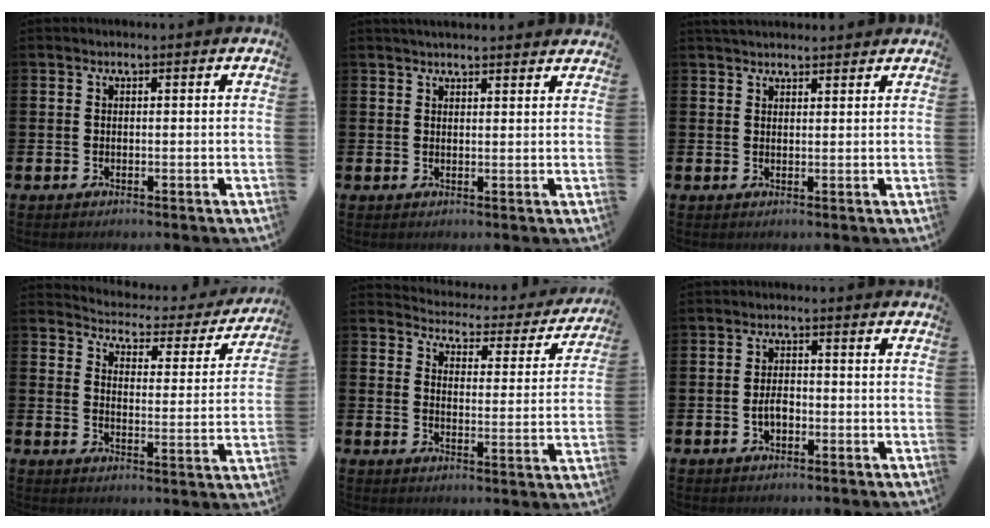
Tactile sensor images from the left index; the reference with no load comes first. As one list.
[{"total": 2.5, "force": [2.5, 0.1, 0.3], "torque": [-0.007, -0.010, 0.045]}, {"total": 2.6, "force": [2.5, 0.6, 0.3], "torque": [-0.001, -0.010, 0.043]}, {"total": 3.9, "force": [3.7, 1.1, 0.3], "torque": [-0.027, -0.041, 0.055]}, {"total": 3.9, "force": [3.8, 1.0, 0.5], "torque": [-0.029, -0.039, 0.056]}, {"total": 2.5, "force": [-0.6, 1.5, 1.9], "torque": [-0.025, 0.000, -0.014]}]